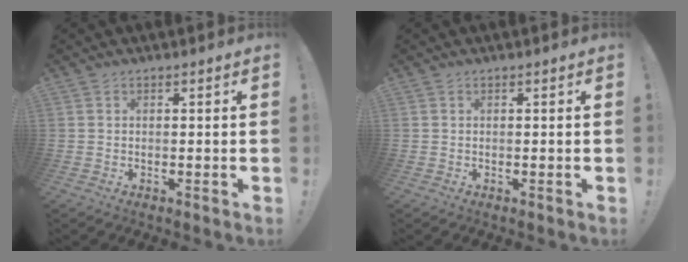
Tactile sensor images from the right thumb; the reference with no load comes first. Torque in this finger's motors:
{"motor_torque": [0.00, 0.00, -0.02, 0.00, 0.00]}